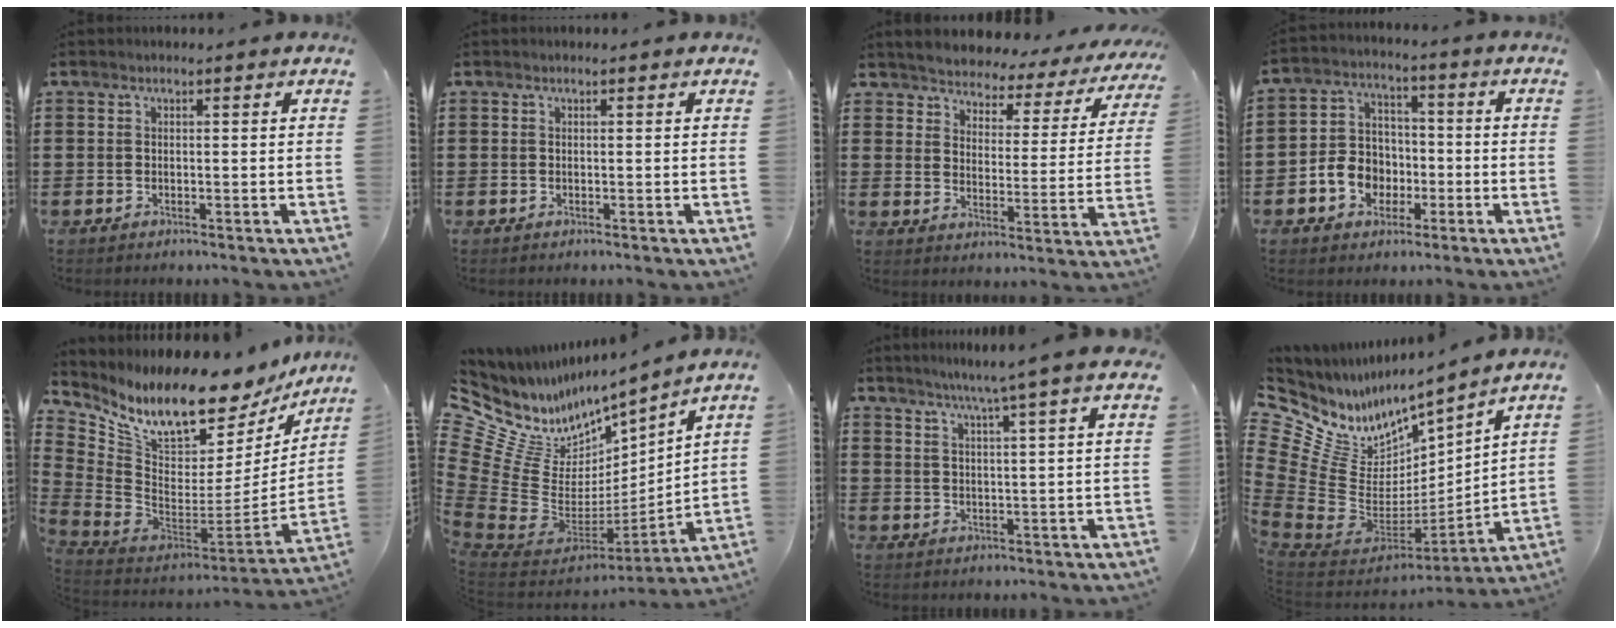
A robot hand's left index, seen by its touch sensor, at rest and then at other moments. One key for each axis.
{"total": 0.0}
{"total": 3.4, "fx": 3.4, "fy": 0.3, "fz": -0.3, "tx": -0.021, "ty": -0.033, "tz": 0.050}
{"total": 7.1, "fx": -2.6, "fy": 6.1, "fz": 2.5, "tx": -0.070, "ty": 0.022, "tz": -0.050}
{"total": 11.2, "fx": 8.8, "fy": 3.7, "fz": 5.8, "tx": -0.134, "ty": -0.085, "tz": 0.152}
{"total": 9.8, "fx": 3.4, "fy": 8.1, "fz": 4.3, "tx": -0.154, "ty": -0.055, "tz": 0.053}
{"total": 5.2, "fx": 4.1, "fy": -1.2, "fz": 2.9, "tx": -0.067, "ty": -0.017, "tz": 0.068}
{"total": 9.8, "fx": 3.8, "fy": 7.6, "fz": 4.9, "tx": -0.159, "ty": -0.057, "tz": 0.061}